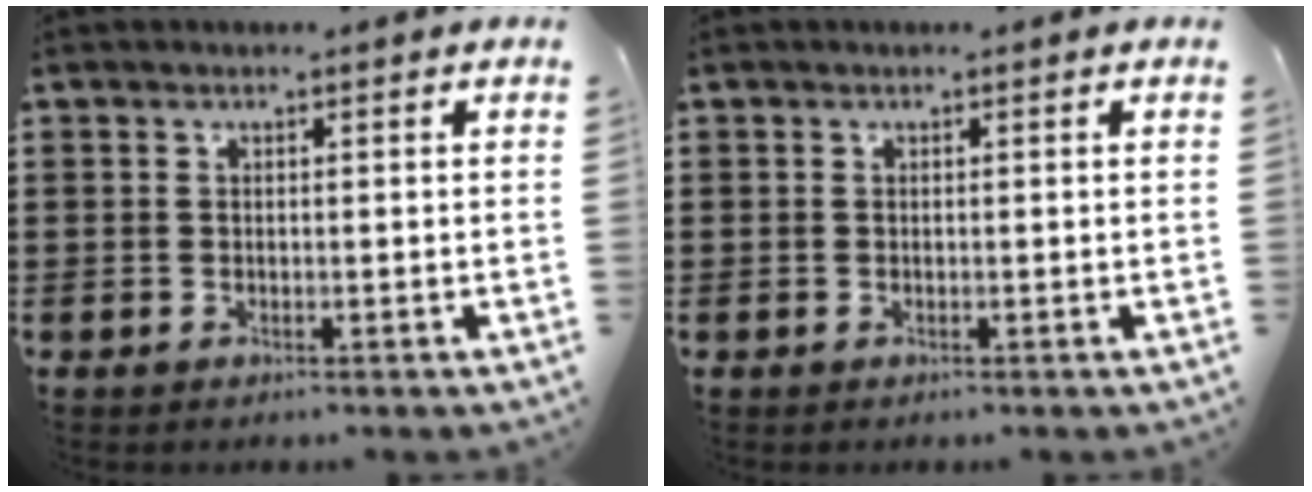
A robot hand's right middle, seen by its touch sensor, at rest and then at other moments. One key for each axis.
{"total": 0.0}